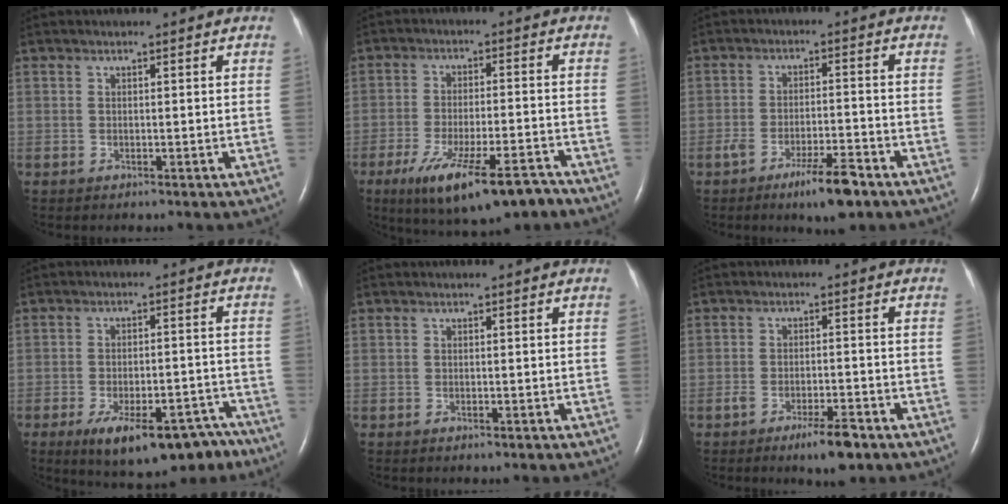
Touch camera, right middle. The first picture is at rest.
{"total": 13.9, "force": [-9.3, 3.1, 9.9], "torque": [-0.150, -0.020, -0.148]}
{"total": 7.2, "force": [-4.8, 1.0, 5.3], "torque": [-0.092, -0.008, -0.077]}
{"total": 14.7, "force": [-10.2, 5.9, 8.7], "torque": [-0.099, 0.018, -0.146]}
{"total": 0.5, "force": [-0.3, 0.2, 0.4], "torque": [-0.005, 0.000, 0.000]}
{"total": 5.4, "force": [-3.5, 1.0, 3.9], "torque": [-0.068, -0.006, -0.053]}